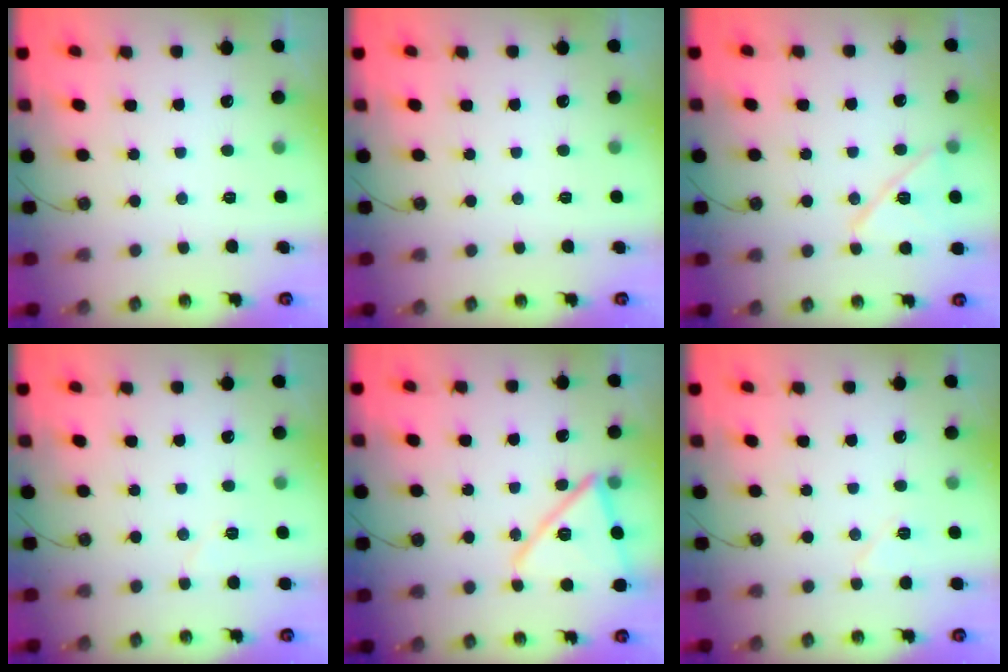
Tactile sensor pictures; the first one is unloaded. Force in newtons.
{"total": 0.0}
{"total": 12.0, "press": 12.0, "slide": 0.6}
{"total": 4.6, "press": 3.8, "slide": 2.6}
{"total": 15.0, "press": 15.0, "slide": 1.3}
{"total": 5.4, "press": 5.0, "slide": 2.0}